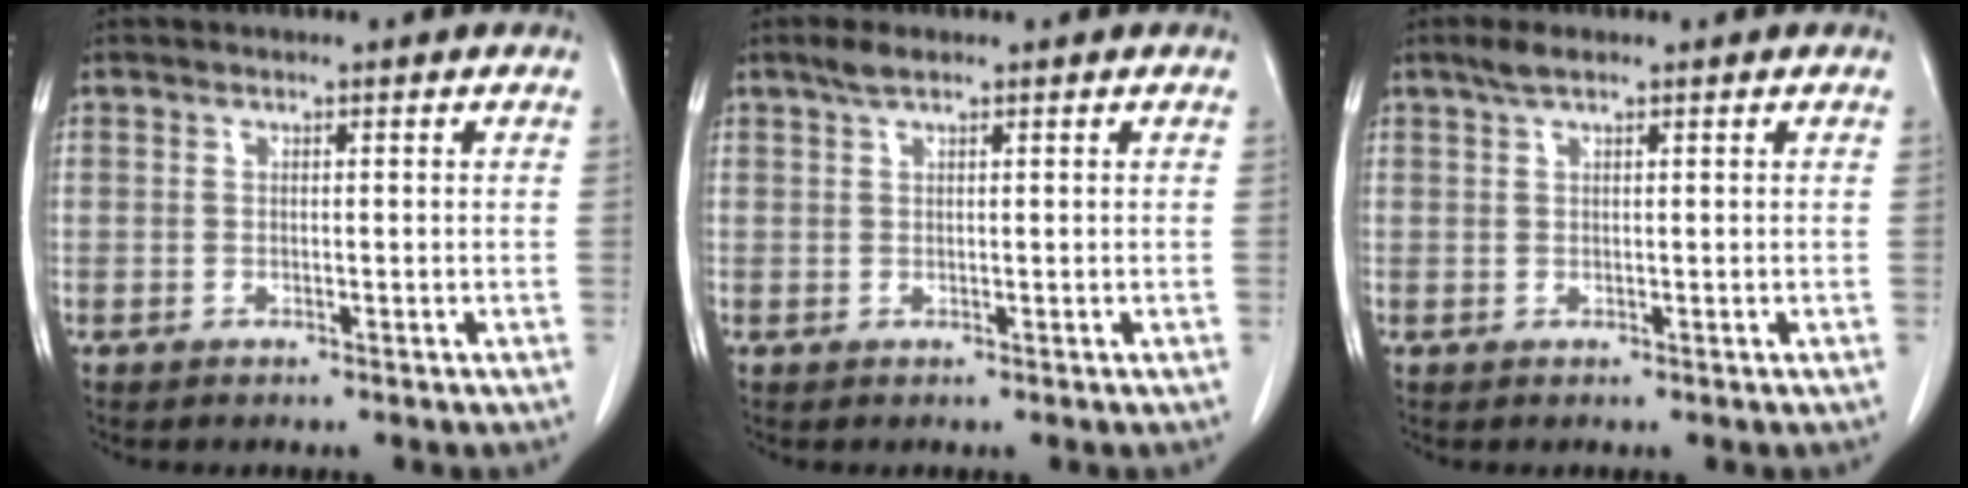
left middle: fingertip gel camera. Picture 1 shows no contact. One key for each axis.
{"total": 1.8, "fx": 1.3, "fy": 0.3, "fz": 1.2, "tx": -0.031, "ty": 0.006, "tz": 0.028}
{"total": 1.8, "fx": 1.3, "fy": 0.2, "fz": 1.3, "tx": -0.033, "ty": 0.008, "tz": 0.028}